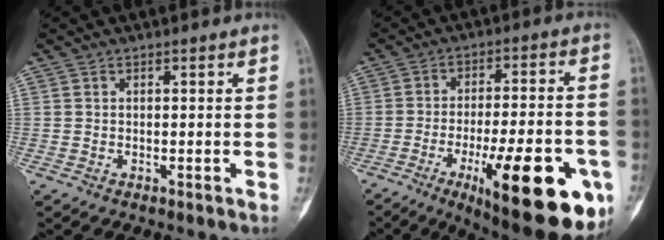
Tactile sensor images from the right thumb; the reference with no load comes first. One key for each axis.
{"total": 25.3, "fx": -10.1, "fy": 7.9, "fz": 21.8, "tx": -0.259, "ty": 0.025, "tz": -0.133}